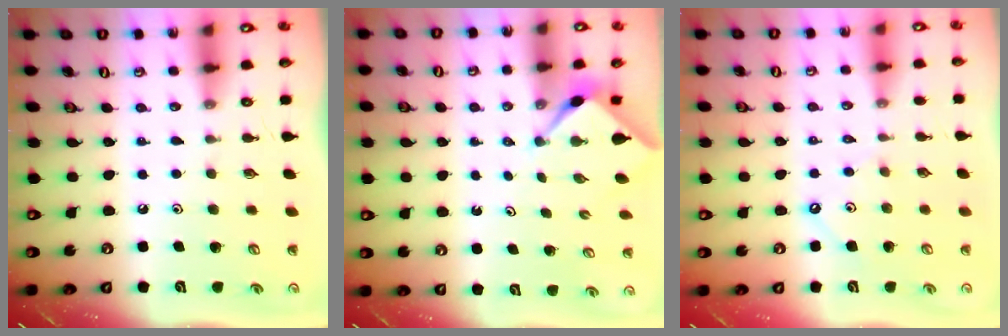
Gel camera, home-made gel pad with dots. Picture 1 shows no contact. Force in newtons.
{"total": 2.3, "press": 2.3, "slide": 0.1}
{"total": 2.3, "press": 2.3, "slide": 0.4}